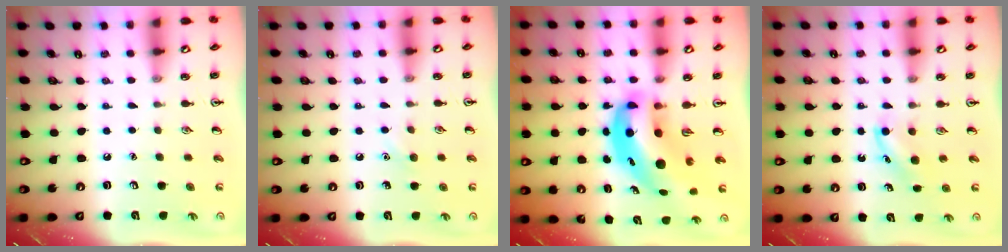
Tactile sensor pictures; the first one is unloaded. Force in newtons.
{"total": 4.6, "press": 4.4, "slide": 1.4}
{"total": 10.9, "press": 10.4, "slide": 3.0}
{"total": 3.7, "press": 3.5, "slide": 1.2}